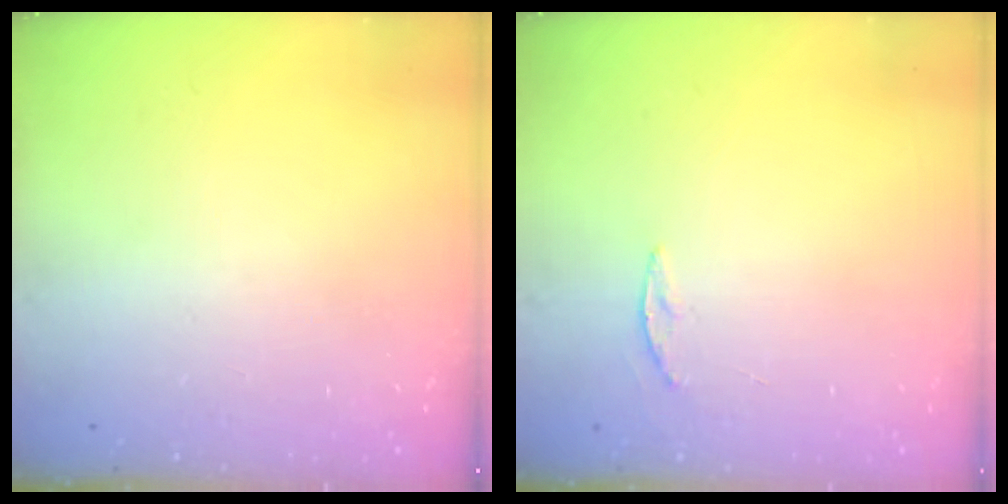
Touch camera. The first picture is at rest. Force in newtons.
{"total": 3.3, "press": 3.3, "slide": 0.4}